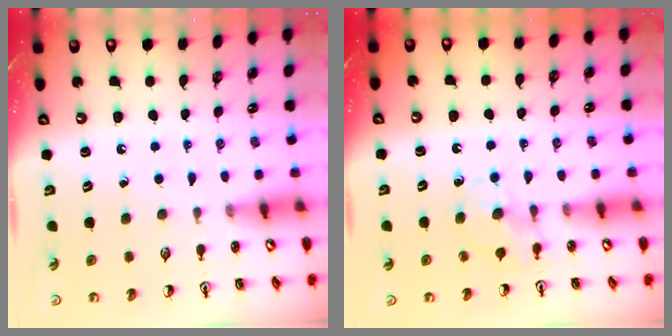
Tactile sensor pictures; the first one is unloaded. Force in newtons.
{"total": 4.5, "press": 4.4, "slide": 0.6}